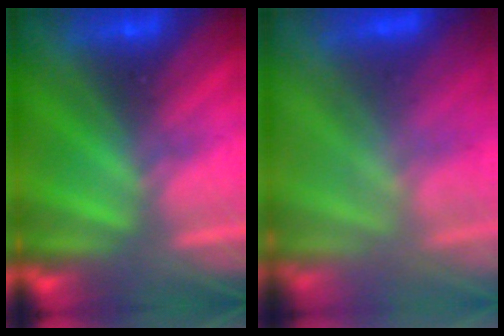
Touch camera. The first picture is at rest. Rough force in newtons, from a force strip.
{"total": 3.2}